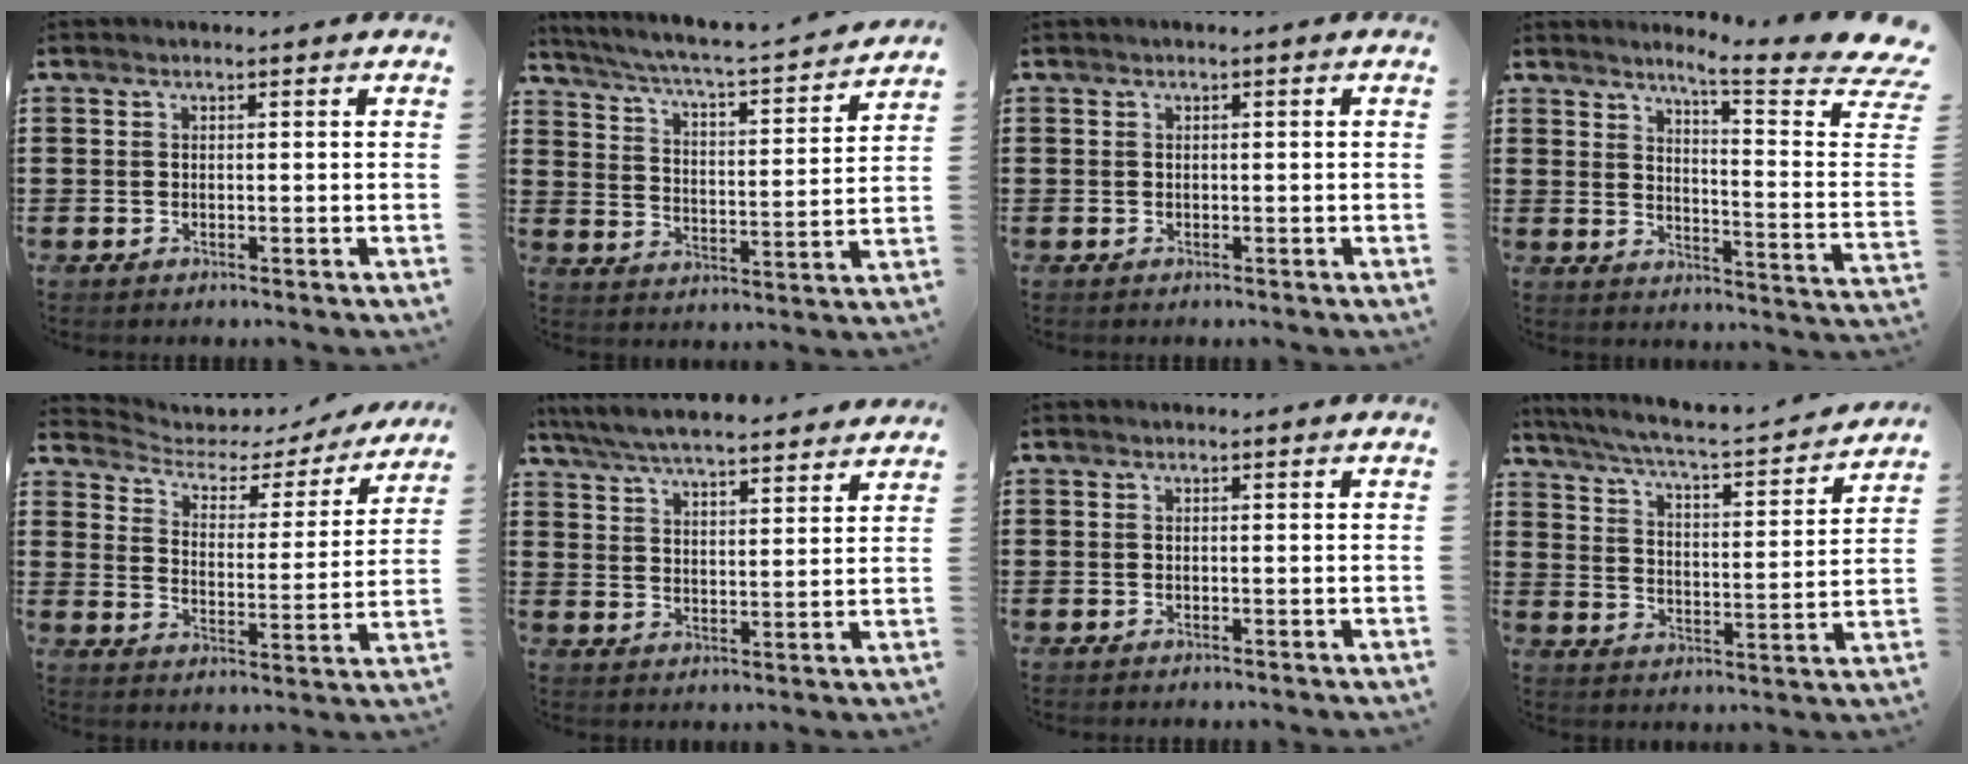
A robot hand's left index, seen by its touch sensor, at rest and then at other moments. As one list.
[{"total": 3.6, "force": [3.2, -0.4, 1.5], "torque": [-0.051, -0.039, 0.042]}, {"total": 0.0}, {"total": 6.4, "force": [5.1, -0.7, 3.8], "torque": [-0.073, -0.051, 0.074]}, {"total": 3.0, "force": [2.5, 1.4, 1.0], "torque": [-0.040, -0.021, 0.031]}, {"total": 6.0, "force": [5.8, 0.4, 1.6], "torque": [-0.055, -0.028, 0.102]}, {"total": 0.0}, {"total": 4.1, "force": [3.8, -0.2, 1.6], "torque": [-0.055, -0.037, 0.052]}]